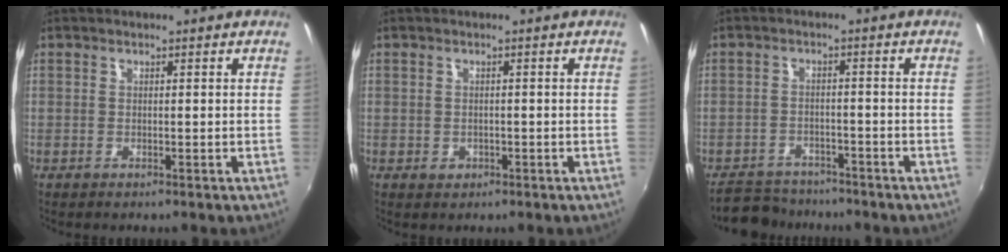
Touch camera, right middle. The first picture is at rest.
{"total": 2.7, "force": [-0.7, 2.4, 1.2], "torque": [-0.021, -0.003, -0.007]}
{"total": 9.8, "force": [-8.4, 4.3, 2.7], "torque": [-0.078, -0.003, -0.129]}